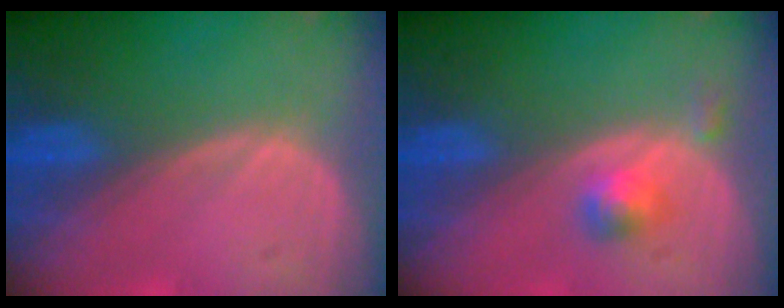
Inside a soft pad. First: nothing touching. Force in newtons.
{"total": 2.6, "press": 2.4, "slide": 1.1}